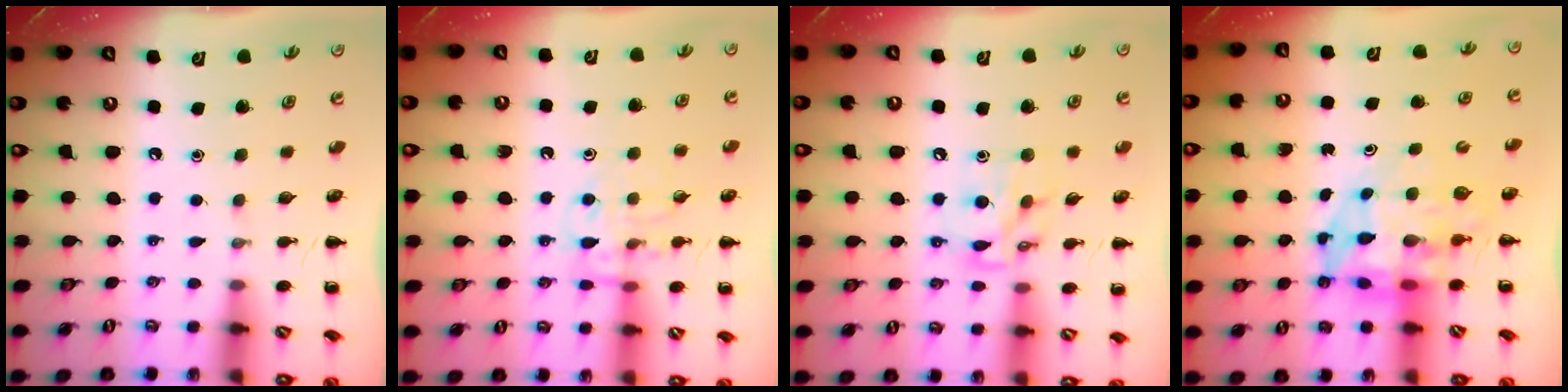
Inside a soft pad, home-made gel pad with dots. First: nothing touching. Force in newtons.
{"total": 11.0, "press": 11.0, "slide": 1.1}
{"total": 10.4, "press": 10.3, "slide": 1.1}
{"total": 6.3, "press": 5.9, "slide": 2.0}